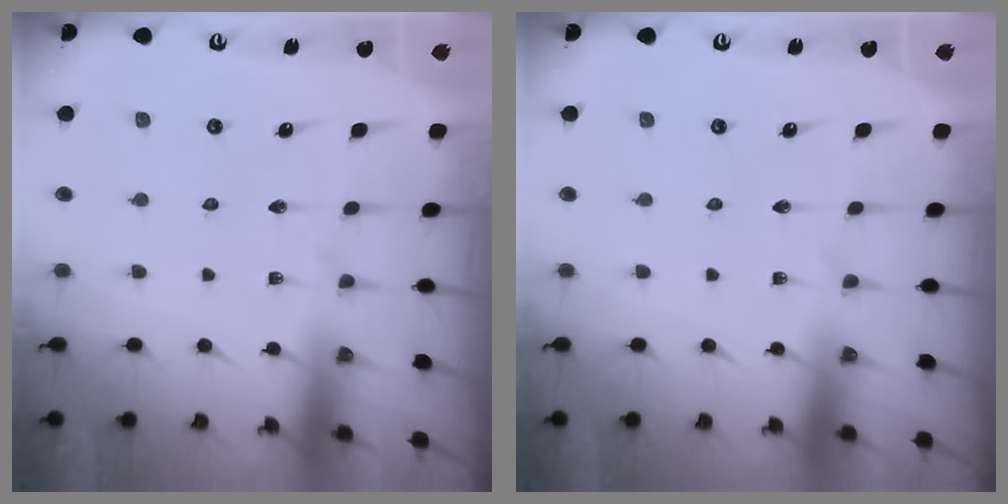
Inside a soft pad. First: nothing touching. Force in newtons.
{"total": 0.0}